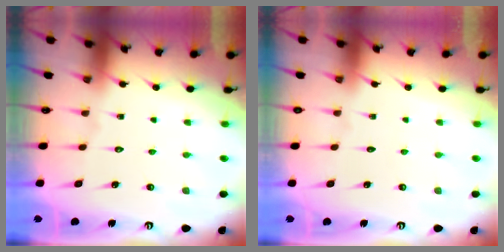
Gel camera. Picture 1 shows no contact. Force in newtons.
{"total": 0.0}